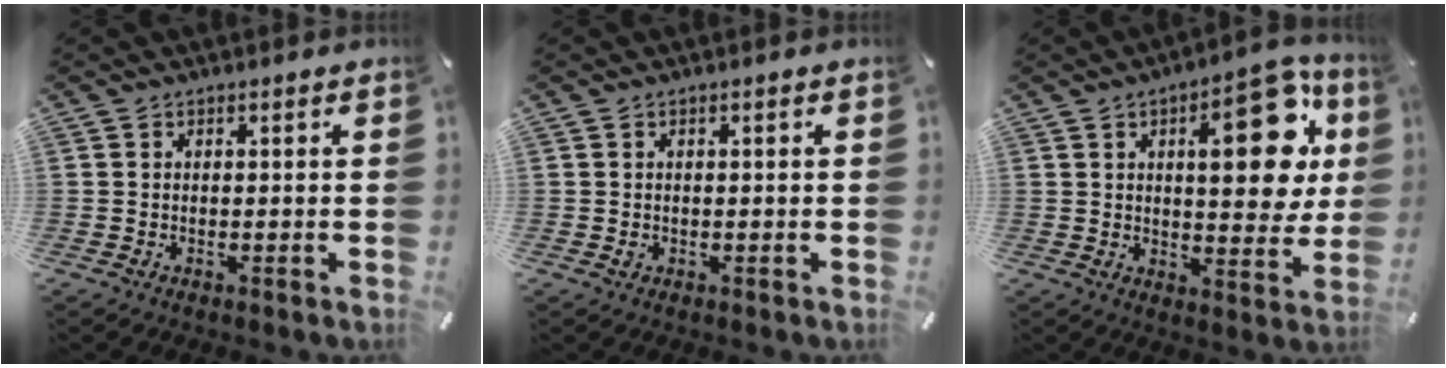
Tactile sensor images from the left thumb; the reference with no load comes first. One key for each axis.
{"total": 0.8, "fx": -0.2, "fy": 0.6, "fz": 0.5, "tx": -0.010, "ty": 0.001, "tz": -0.003}
{"total": 20.3, "fx": 6.5, "fy": 8.8, "fz": 17.1, "tx": -0.214, "ty": -0.020, "tz": 0.093}